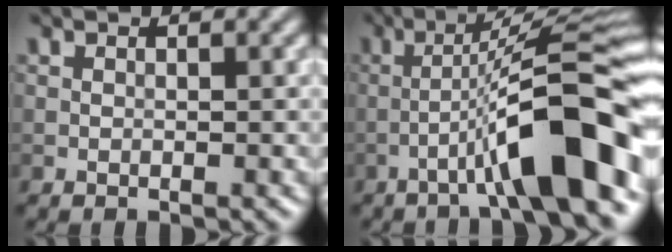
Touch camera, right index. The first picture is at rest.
{"total": 10.9, "force": [-4.5, 1.2, 9.8], "torque": [-0.147, 0.029, -0.070]}